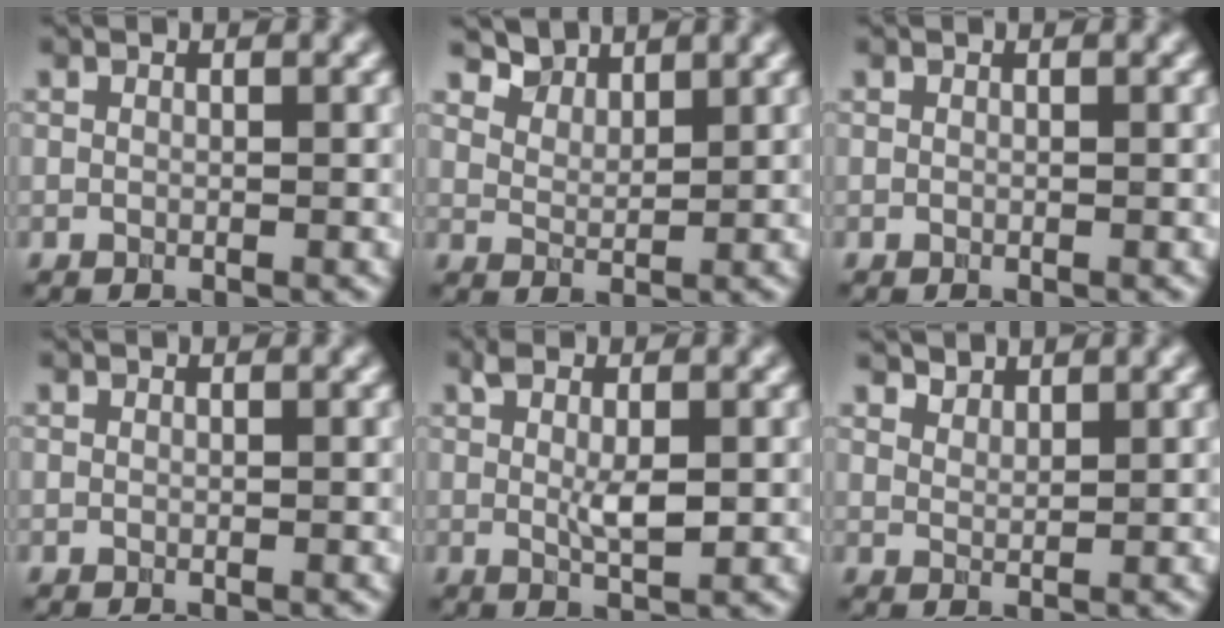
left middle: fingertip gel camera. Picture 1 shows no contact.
{"total": 2.8, "force": [2.6, 0.9, 0.4], "torque": [-0.019, -0.009, 0.058]}
{"total": 0.0}
{"total": 0.0}
{"total": 2.9, "force": [0.6, 1.0, 2.7], "torque": [-0.054, -0.004, 0.012]}
{"total": 2.1, "force": [2.0, 0.4, 0.3], "torque": [-0.007, -0.006, 0.041]}